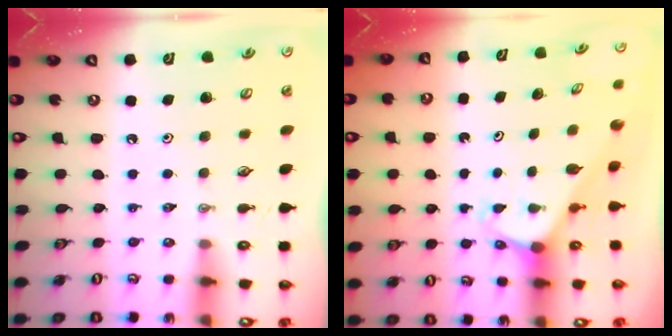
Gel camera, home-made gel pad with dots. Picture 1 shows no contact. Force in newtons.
{"total": 2.0, "press": 2.0, "slide": 0.1}